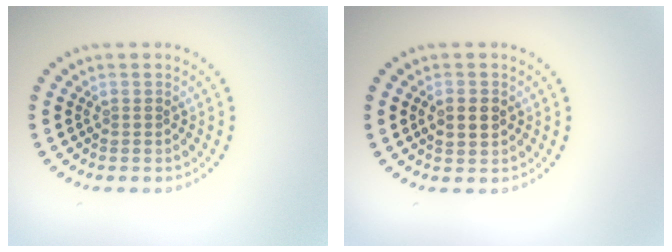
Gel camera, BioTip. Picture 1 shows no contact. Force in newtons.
{"total": 2.3, "press": 2.3, "slide": 0.2}